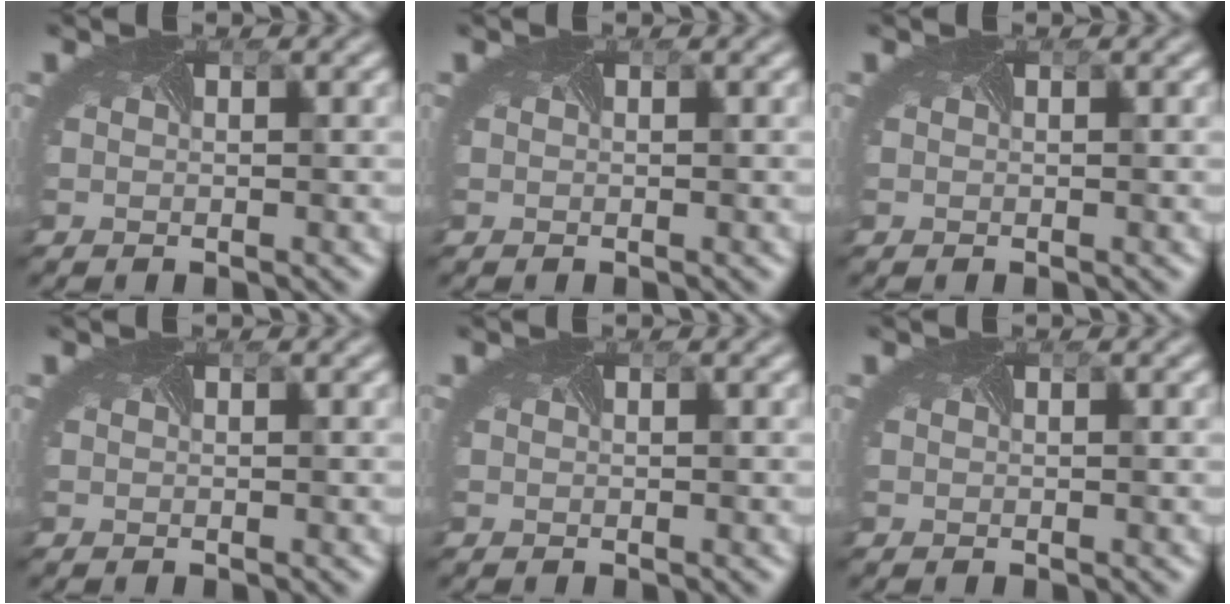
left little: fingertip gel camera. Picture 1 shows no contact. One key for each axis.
{"total": 0.0}
{"total": 0.0}
{"total": 0.0}
{"total": 0.0}
{"total": 0.0}